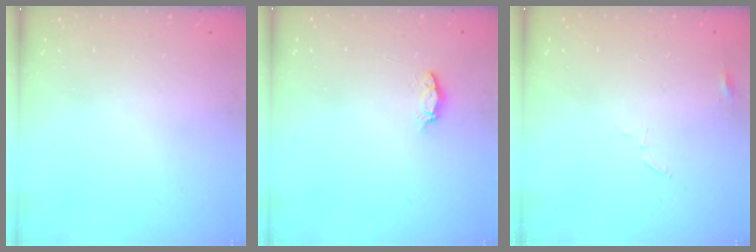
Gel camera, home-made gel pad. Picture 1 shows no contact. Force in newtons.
{"total": 3.1, "press": 3.1, "slide": 0.4}
{"total": 3.3, "press": 3.3, "slide": 0.3}